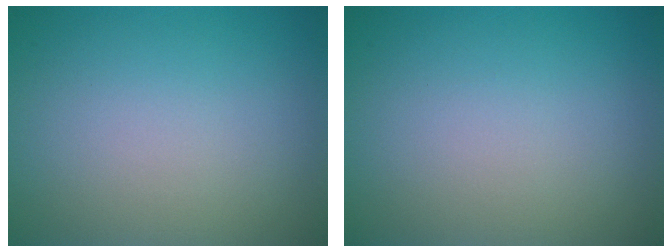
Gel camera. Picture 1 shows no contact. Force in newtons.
{"total": 0.0}